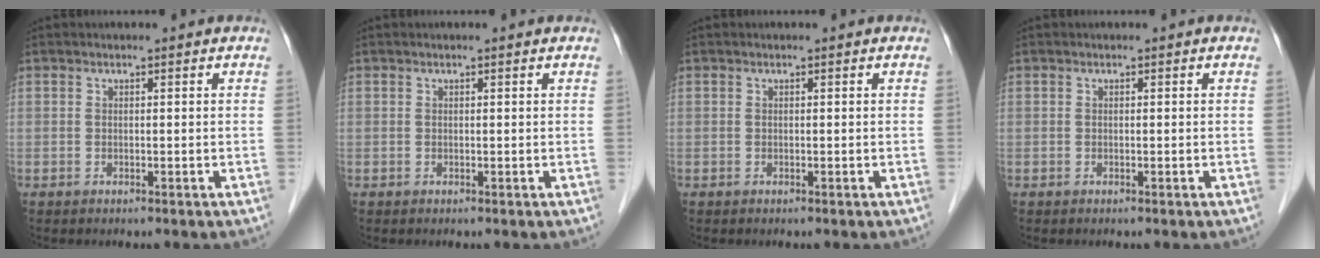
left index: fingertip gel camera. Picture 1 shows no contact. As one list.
[{"total": 0.5, "force": [0.4, -0.1, 0.3], "torque": [-0.011, 0.003, 0.010]}, {"total": 0.0}, {"total": 0.0}]